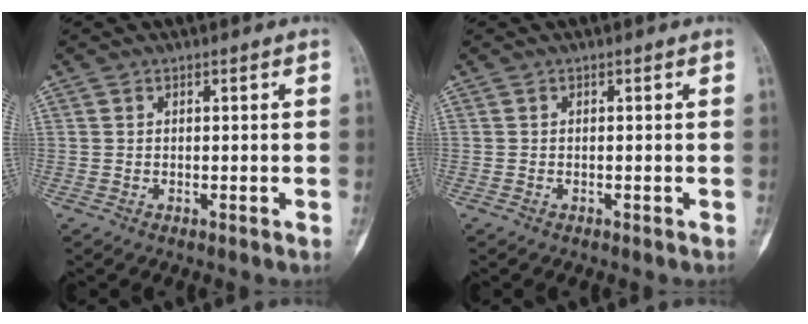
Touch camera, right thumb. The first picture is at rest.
{"total": 0.0}